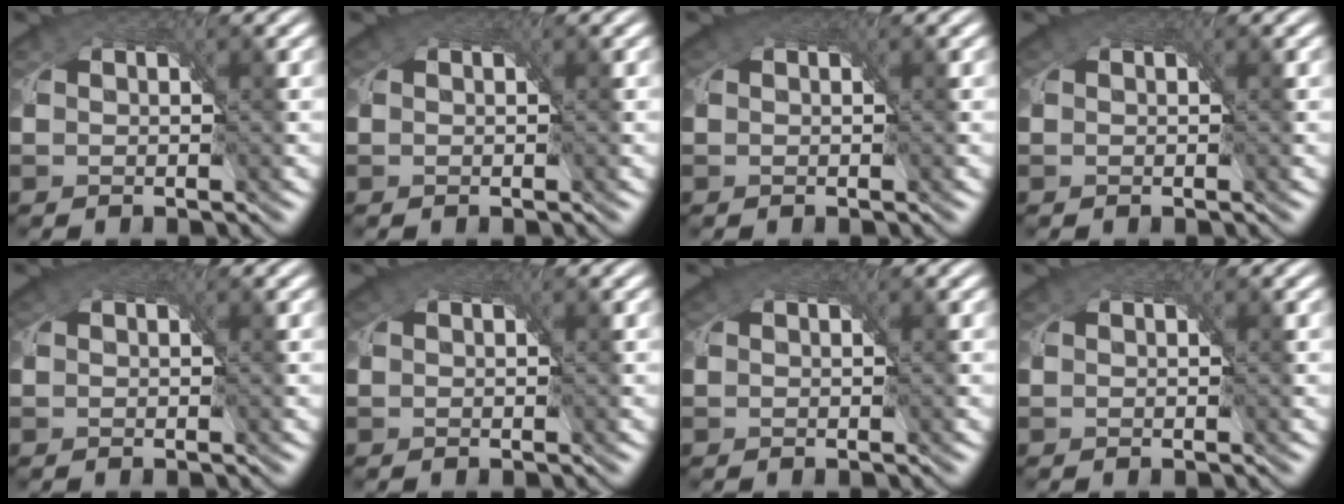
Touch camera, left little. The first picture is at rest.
{"total": 1.0, "force": [0.3, 0.9, 0.3], "torque": [-0.007, 0.000, 0.001]}
{"total": 1.8, "force": [0.7, 1.5, 0.8], "torque": [-0.017, 0.001, 0.006]}
{"total": 1.1, "force": [0.4, 0.9, 0.4], "torque": [-0.009, 0.000, 0.002]}
{"total": 1.8, "force": [0.6, 1.5, 0.8], "torque": [-0.018, 0.001, 0.005]}
{"total": 1.7, "force": [0.6, 1.4, 0.7], "torque": [-0.017, 0.001, 0.005]}
{"total": 1.3, "force": [0.4, 1.2, 0.5], "torque": [-0.013, -0.001, 0.002]}
{"total": 0.0}